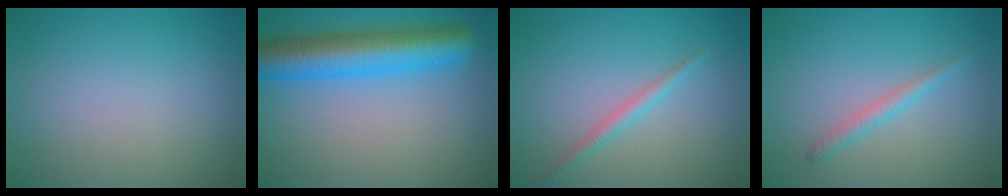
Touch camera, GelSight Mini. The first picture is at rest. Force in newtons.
{"total": 7.8, "press": 7.8, "slide": 0.2}
{"total": 1.5, "press": 1.5, "slide": 0.0}
{"total": 1.4, "press": 1.4, "slide": 0.1}